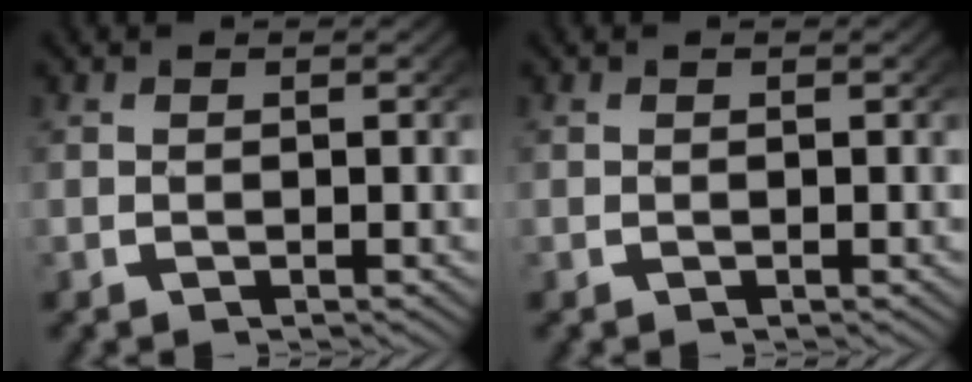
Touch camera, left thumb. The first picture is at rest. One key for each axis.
{"total": 0.0}